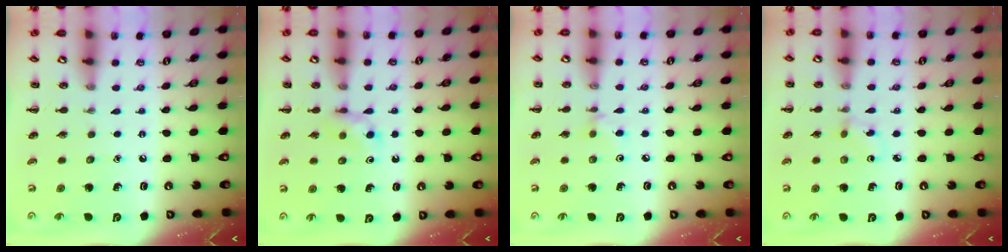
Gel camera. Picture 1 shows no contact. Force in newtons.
{"total": 3.3, "press": 3.1, "slide": 1.1}
{"total": 2.8, "press": 2.6, "slide": 0.9}
{"total": 1.5, "press": 1.3, "slide": 0.8}